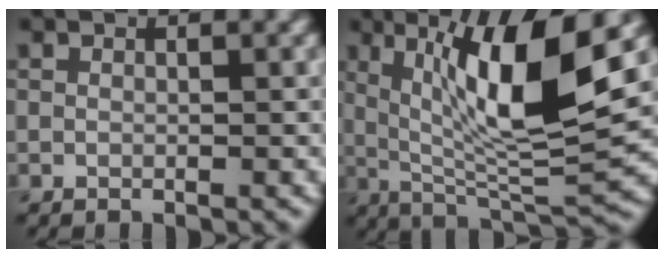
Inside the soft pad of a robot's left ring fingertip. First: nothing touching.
{"total": 11.4, "force": [3.0, 2.4, 10.7], "torque": [-0.170, -0.009, 0.060]}